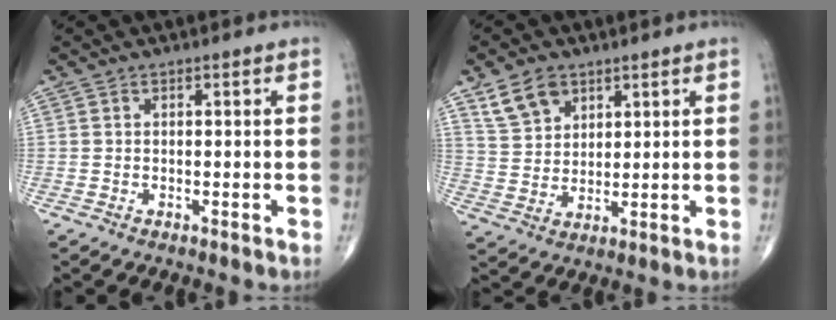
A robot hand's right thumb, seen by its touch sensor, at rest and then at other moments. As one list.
[{"total": 7.4, "force": [4.5, 4.8, 3.3], "torque": [-0.045, -0.020, 0.093]}]